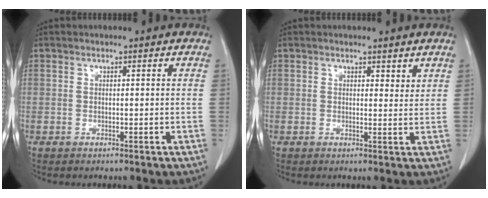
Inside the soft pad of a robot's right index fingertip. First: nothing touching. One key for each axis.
{"total": 2.0, "fx": 1.7, "fy": 0.8, "fz": 0.7, "tx": -0.004, "ty": -0.008, "tz": 0.020}